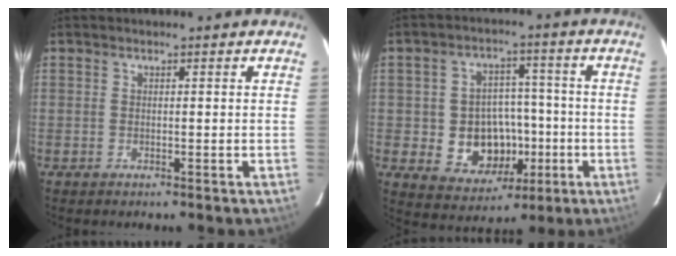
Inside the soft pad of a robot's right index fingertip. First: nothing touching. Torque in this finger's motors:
{"motor_torque": [0.24, 0.05, 0.05, 0.04]}